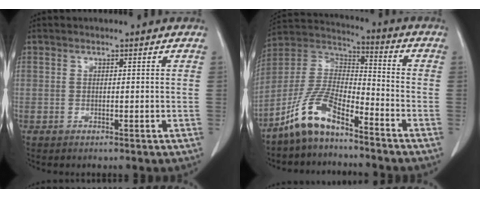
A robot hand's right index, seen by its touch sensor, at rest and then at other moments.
{"total": 10.5, "force": [-7.7, 3.1, 6.3], "torque": [-0.146, 0.017, -0.153]}